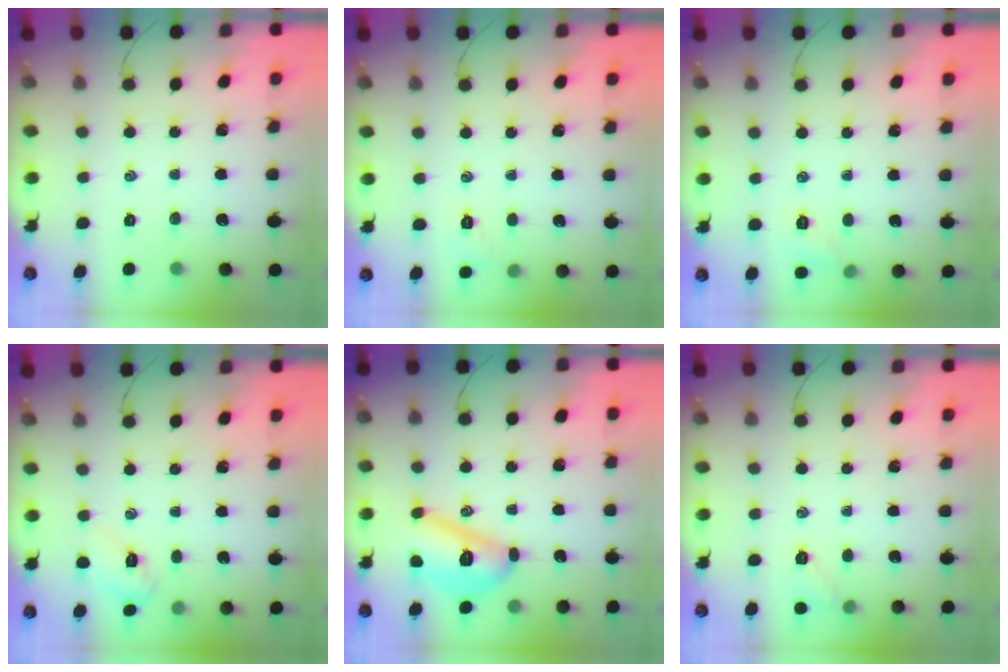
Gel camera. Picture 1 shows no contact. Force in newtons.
{"total": 3.9, "press": 3.7, "slide": 1.1}
{"total": 4.9, "press": 4.8, "slide": 1.1}
{"total": 3.6, "press": 3.5, "slide": 0.9}
{"total": 12.5, "press": 12.4, "slide": 1.7}
{"total": 5.7, "press": 5.6, "slide": 1.1}